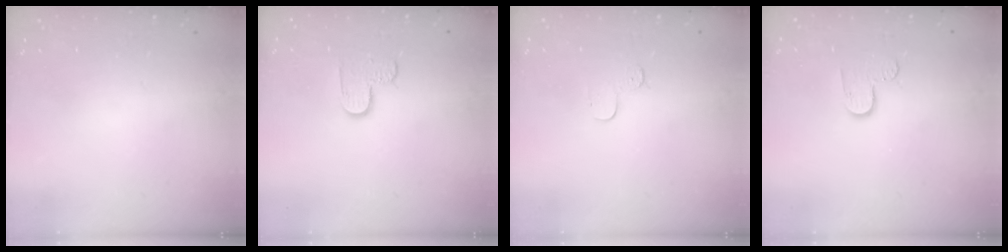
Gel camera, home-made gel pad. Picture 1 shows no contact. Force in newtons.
{"total": 4.6, "press": 4.5, "slide": 0.5}
{"total": 3.9, "press": 3.9, "slide": 0.4}
{"total": 5.6, "press": 5.6, "slide": 0.5}